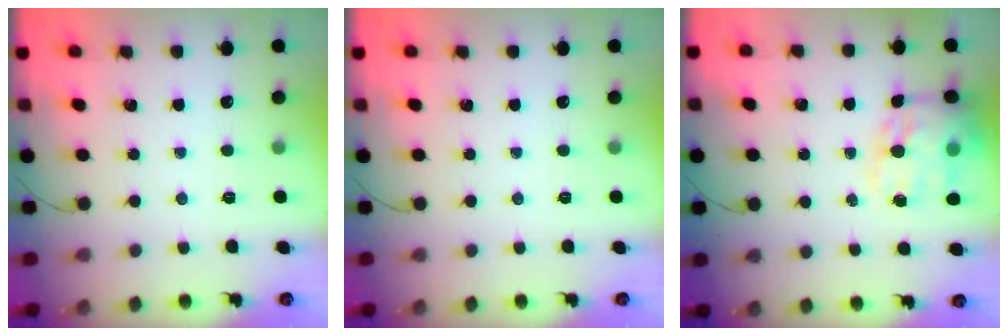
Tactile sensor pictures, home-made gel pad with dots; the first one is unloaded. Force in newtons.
{"total": 0.0}
{"total": 16.5, "press": 16.1, "slide": 3.6}